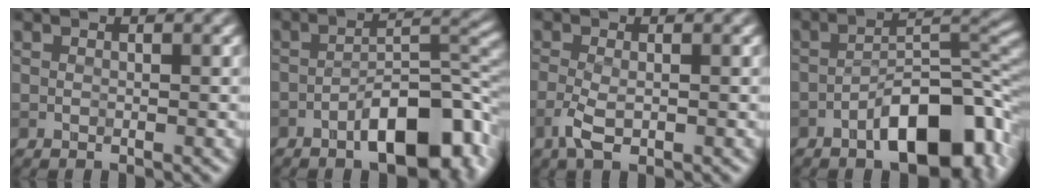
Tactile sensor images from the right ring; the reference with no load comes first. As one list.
[{"total": 8.4, "force": [-4.5, 3.1, 6.4], "torque": [-0.085, 0.014, -0.072]}, {"total": 2.4, "force": [-1.4, 0.6, 1.8], "torque": [-0.044, -0.007, -0.026]}, {"total": 9.5, "force": [-5.0, 3.7, 7.2], "torque": [-0.097, 0.017, -0.084]}]